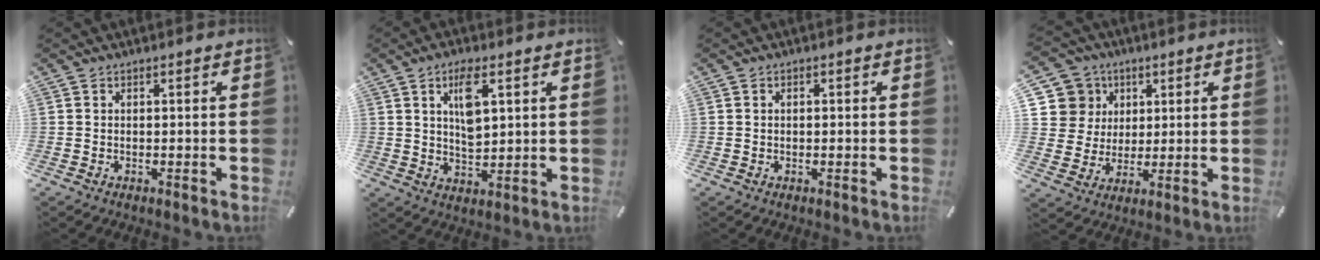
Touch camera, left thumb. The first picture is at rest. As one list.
[{"total": 7.9, "force": [3.4, 3.4, 6.2], "torque": [-0.108, -0.007, 0.056]}, {"total": 0.5, "force": [0.0, 0.4, 0.3], "torque": [-0.008, 0.002, -0.001]}, {"total": 10.7, "force": [4.0, 9.8, 1.3], "torque": [-0.044, -0.024, 0.082]}]